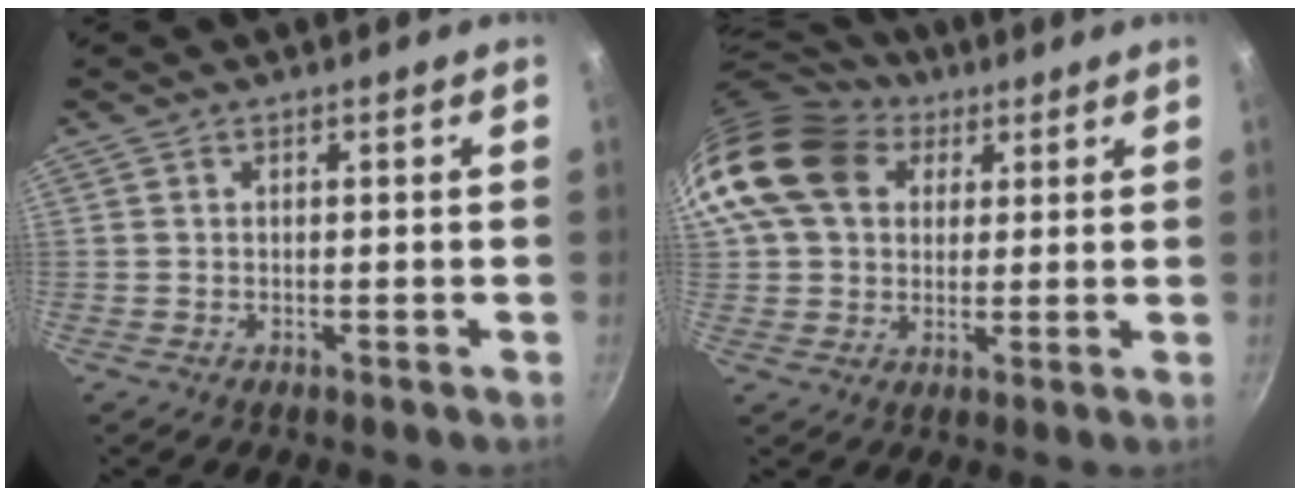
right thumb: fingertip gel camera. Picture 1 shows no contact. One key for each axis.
{"total": 17.2, "fx": 6.2, "fy": 13.1, "fz": 9.2, "tx": -0.161, "ty": 0.016, "tz": 0.101}